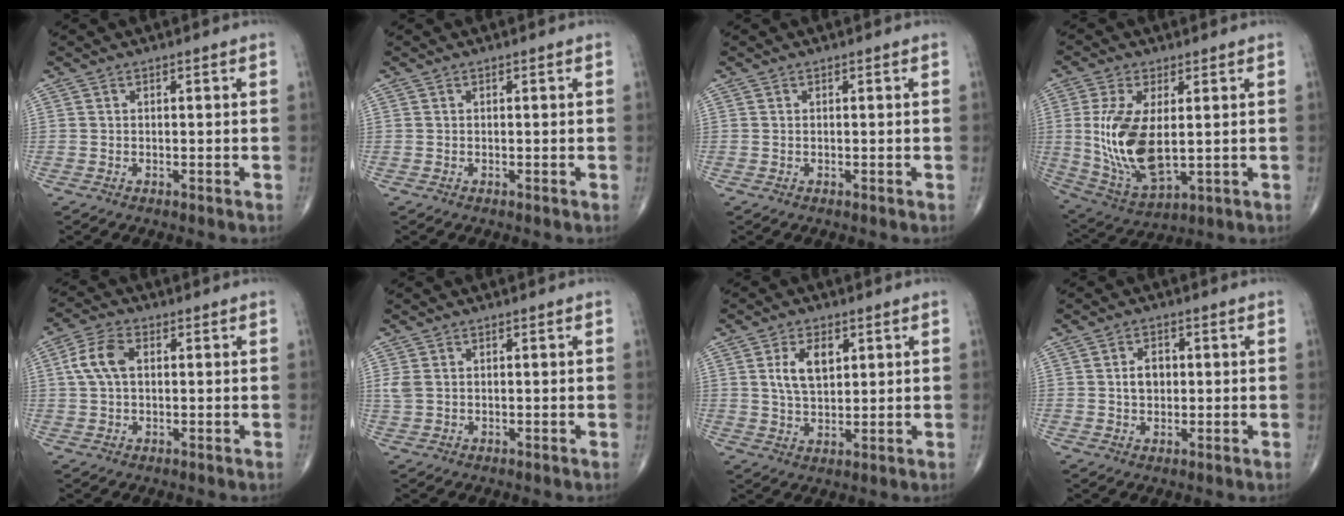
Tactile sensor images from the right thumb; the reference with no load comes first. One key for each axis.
{"total": 0.0}
{"total": 0.0}
{"total": 14.7, "fx": 0.8, "fy": 7.0, "fz": 12.9, "tx": -0.267, "ty": -0.018, "tz": 0.033}
{"total": 6.5, "fx": 1.2, "fy": 3.9, "fz": 5.1, "tx": -0.110, "ty": 0.016, "tz": 0.020}
{"total": 2.2, "fx": 0.4, "fy": 1.6, "fz": 1.5, "tx": -0.046, "ty": 0.005, "tz": 0.013}
{"total": 7.1, "fx": 2.3, "fy": 4.0, "fz": 5.4, "tx": -0.088, "ty": -0.010, "tz": 0.047}
{"total": 3.9, "fx": 0.4, "fy": 2.8, "fz": 2.7, "tx": -0.037, "ty": 0.004, "tz": 0.006}